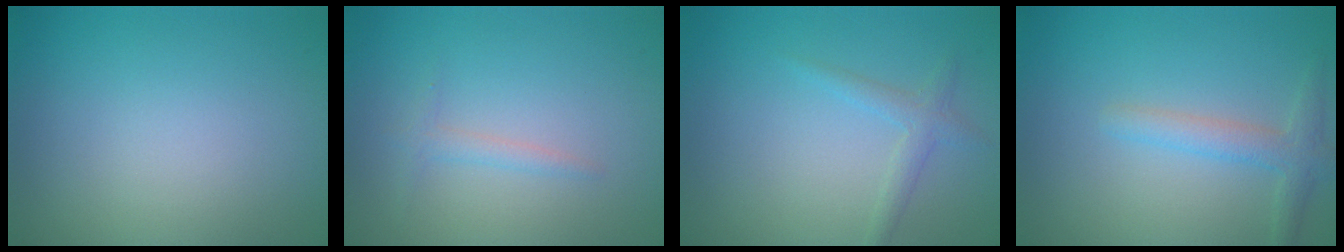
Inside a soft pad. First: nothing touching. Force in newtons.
{"total": 1.1, "press": 1.1, "slide": 0.0}
{"total": 1.5, "press": 1.5, "slide": 0.0}
{"total": 2.3, "press": 2.3, "slide": 0.1}